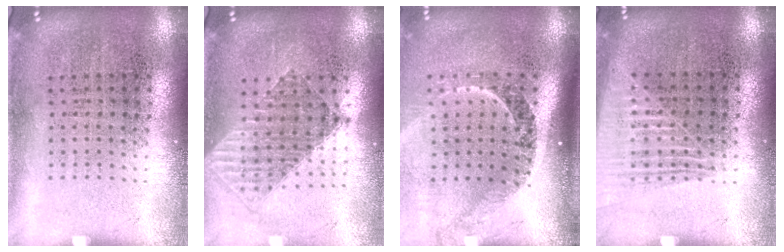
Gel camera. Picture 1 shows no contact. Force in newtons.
{"total": 1.6, "press": 1.3, "slide": 0.9}
{"total": 2.3, "press": 1.6, "slide": 1.6}
{"total": 1.3, "press": 1.3, "slide": 0.4}